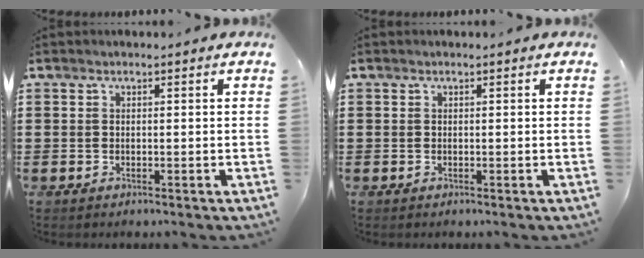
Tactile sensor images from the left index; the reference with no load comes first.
{"total": 0.0}